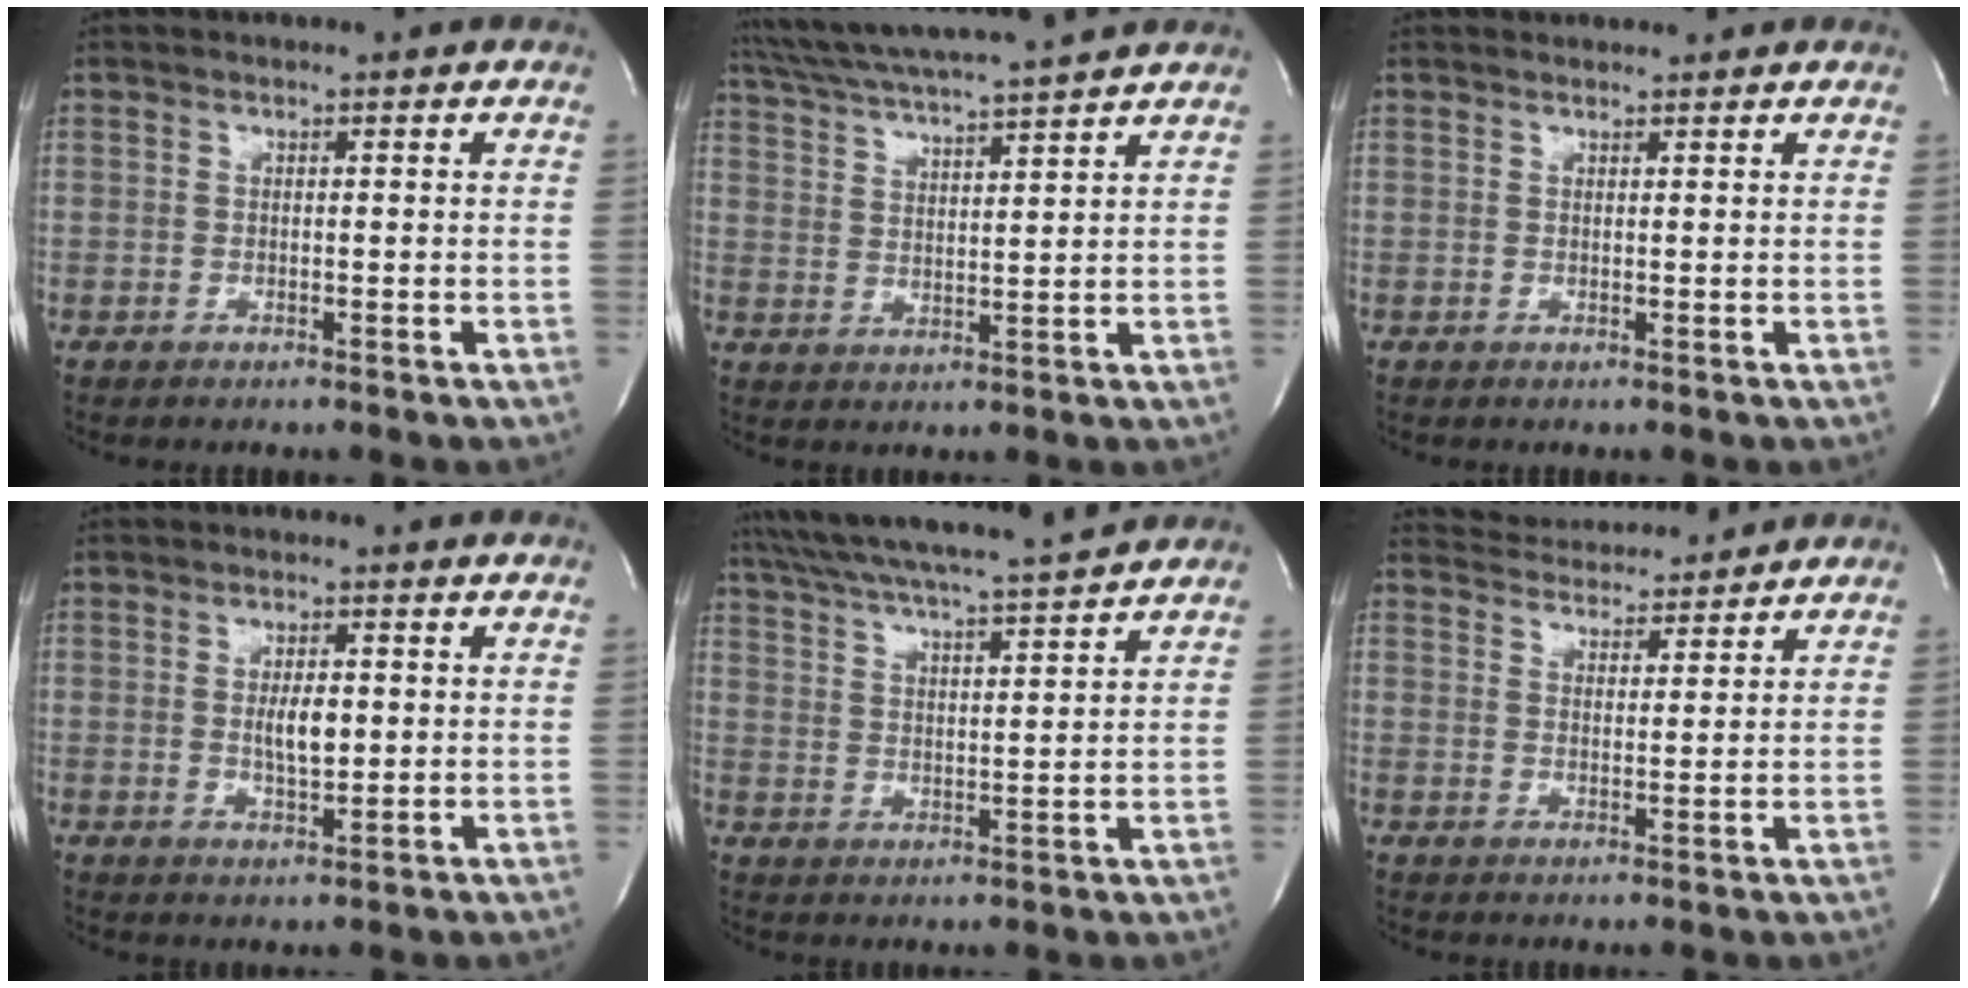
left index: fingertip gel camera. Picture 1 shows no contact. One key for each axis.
{"total": 13.8, "fx": 12.4, "fy": -0.8, "fz": 6.1, "tx": -0.120, "ty": 0.020, "tz": 0.196}
{"total": 1.4, "fx": 1.4, "fy": 0.1, "fz": 0.0, "tx": -0.009, "ty": 0.010, "tz": 0.025}
{"total": 4.0, "fx": 0.3, "fy": 1.3, "fz": 3.8, "tx": -0.068, "ty": -0.004, "tz": 0.008}
{"total": 17.1, "fx": 15.4, "fy": 0.0, "fz": 7.3, "tx": -0.142, "ty": 0.013, "tz": 0.235}
{"total": 8.4, "fx": 8.2, "fy": 1.2, "fz": 1.1, "tx": -0.023, "ty": 0.013, "tz": 0.122}